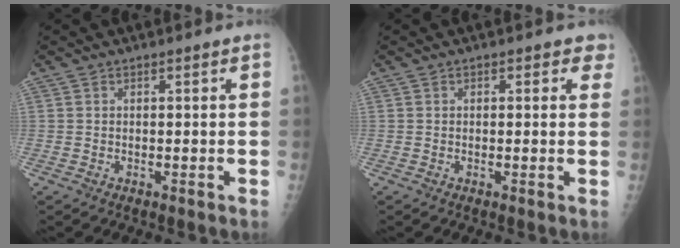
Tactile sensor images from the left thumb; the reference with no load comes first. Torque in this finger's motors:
{"motor_torque": [-0.06, 0.17, -0.18, -0.11, 0.05]}